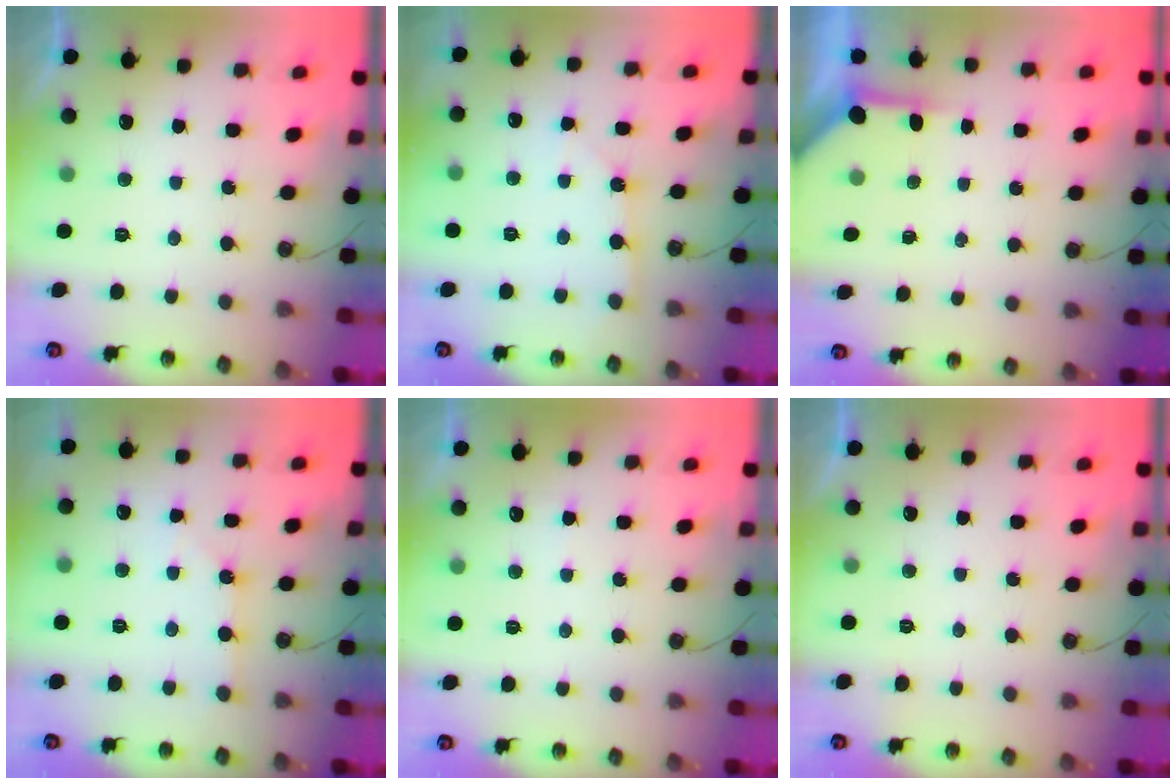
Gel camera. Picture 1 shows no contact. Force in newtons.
{"total": 3.3, "press": 3.3, "slide": 0.4}
{"total": 3.9, "press": 3.9, "slide": 0.4}
{"total": 1.5, "press": 1.5, "slide": 0.3}
{"total": 2.9, "press": 2.9, "slide": 0.5}
{"total": 0.0}